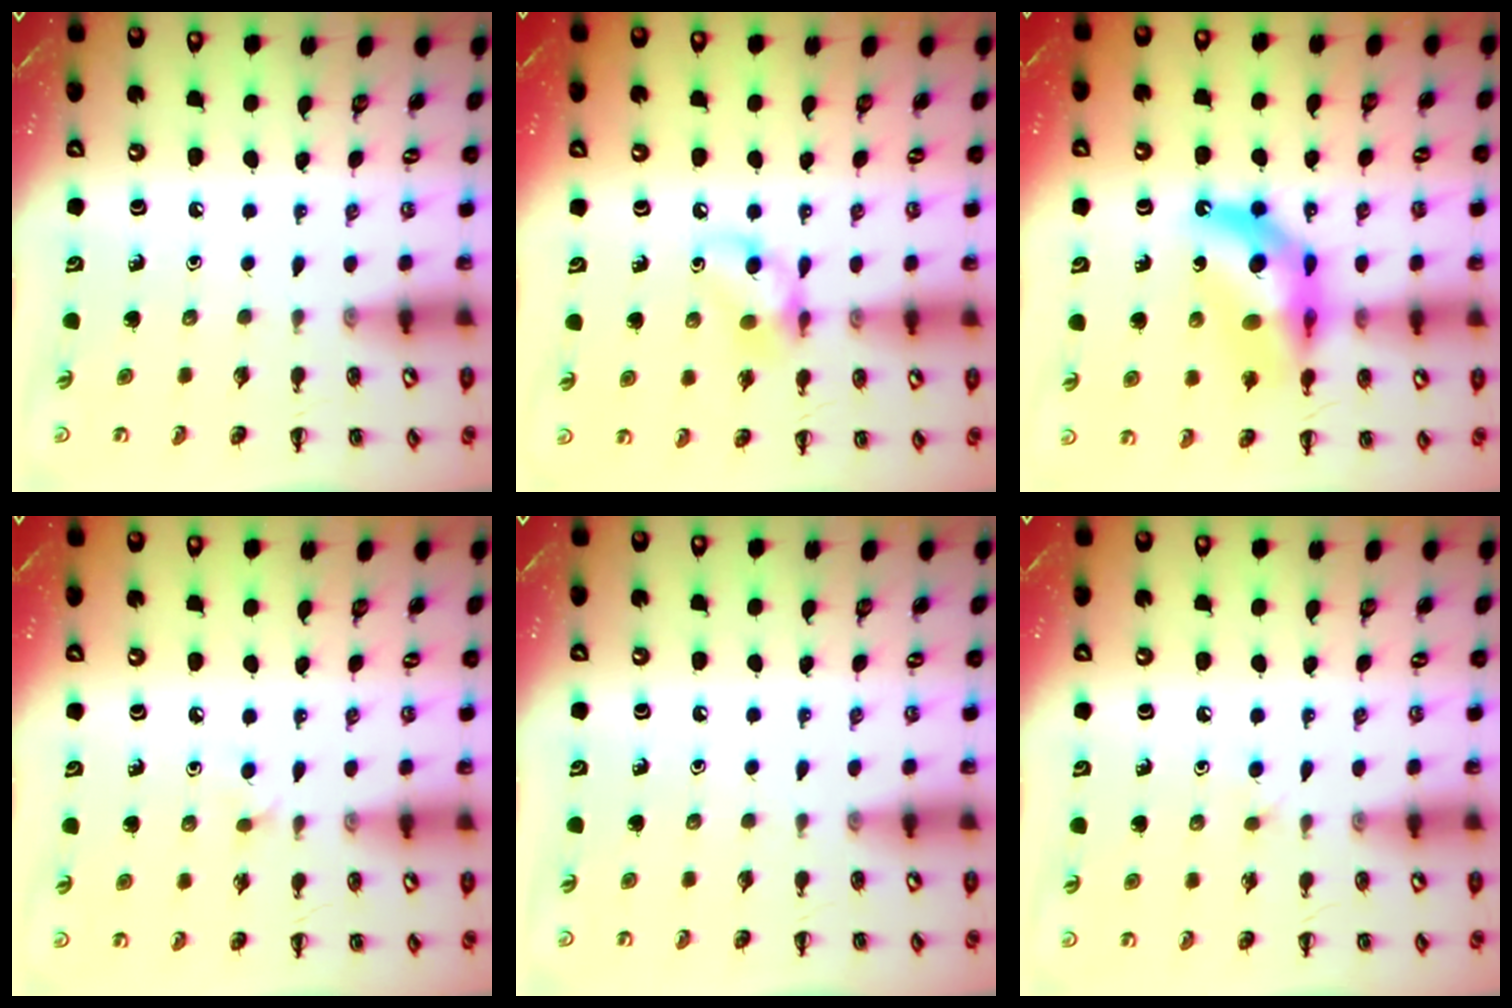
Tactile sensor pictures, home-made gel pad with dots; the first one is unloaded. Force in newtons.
{"total": 9.5, "press": 9.5, "slide": 0.8}
{"total": 13.5, "press": 12.9, "slide": 4.0}
{"total": 3.9, "press": 3.7, "slide": 1.4}
{"total": 0.0}
{"total": 2.2, "press": 2.0, "slide": 1.0}